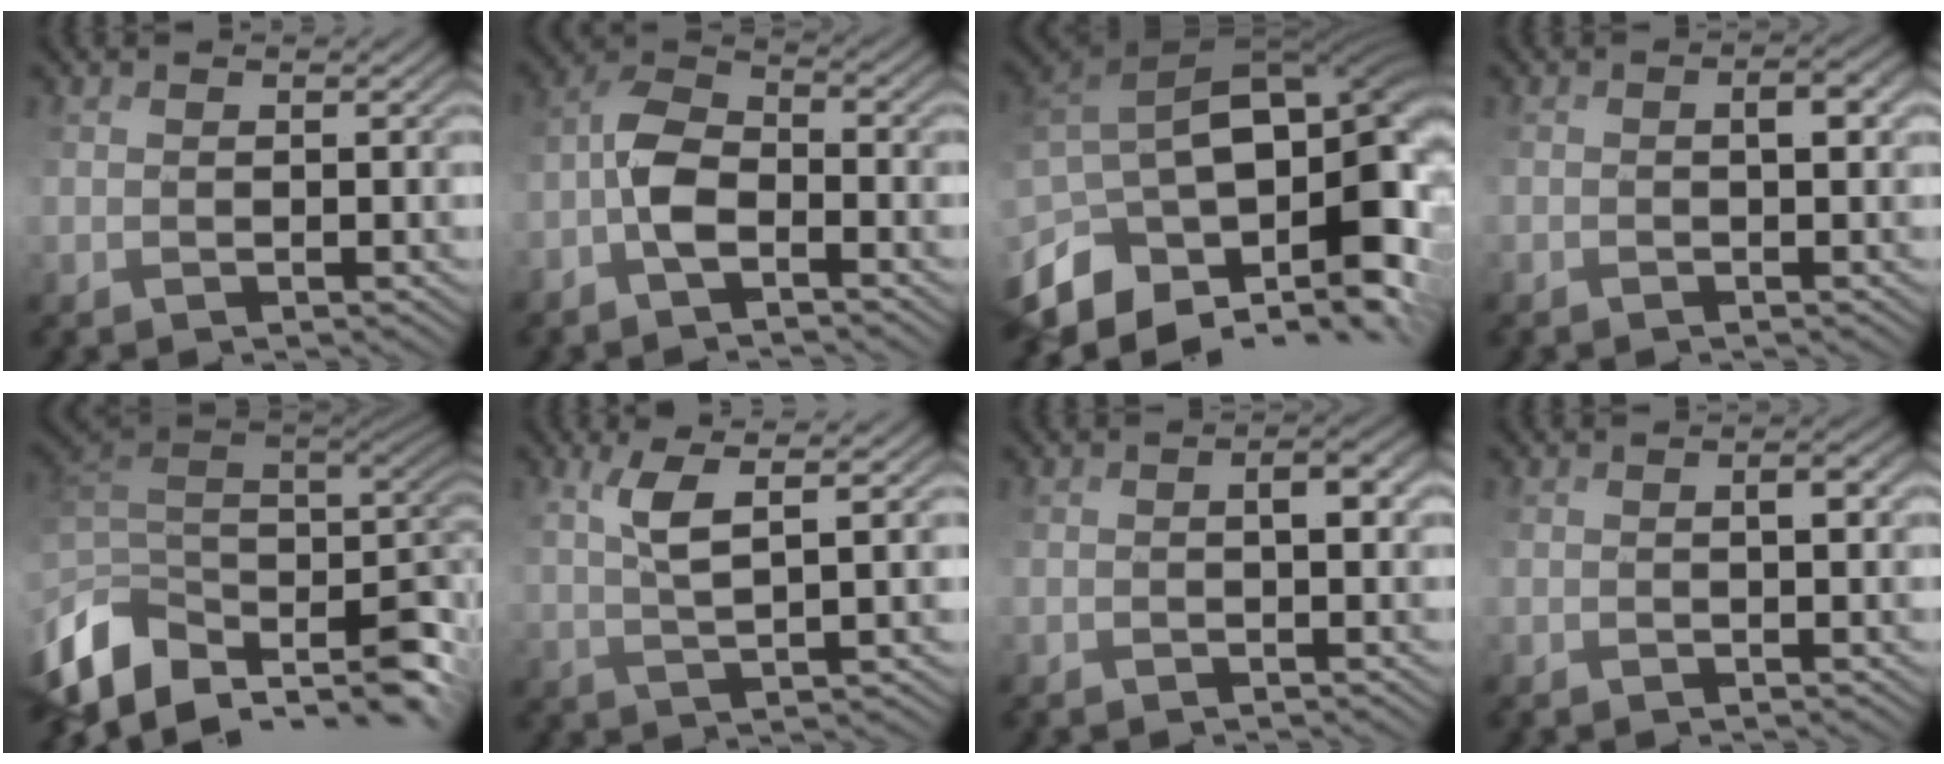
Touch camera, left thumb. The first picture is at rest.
{"total": 4.5, "force": [-2.1, 1.4, 3.6], "torque": [-0.070, 0.018, -0.055]}
{"total": 15.7, "force": [-3.8, 8.3, 12.8], "torque": [-0.237, 0.005, -0.057]}
{"total": 2.8, "force": [-0.2, 0.9, 2.6], "torque": [-0.041, 0.006, -0.007]}
{"total": 12.9, "force": [0.1, 9.0, 9.3], "torque": [-0.226, -0.018, 0.034]}
{"total": 4.2, "force": [3.0, -0.9, 2.8], "torque": [-0.047, 0.016, 0.064]}
{"total": 3.2, "force": [-0.7, 1.2, 2.8], "torque": [-0.045, 0.003, -0.012]}
{"total": 2.2, "force": [-0.5, 0.5, 2.1], "torque": [-0.035, 0.004, -0.008]}